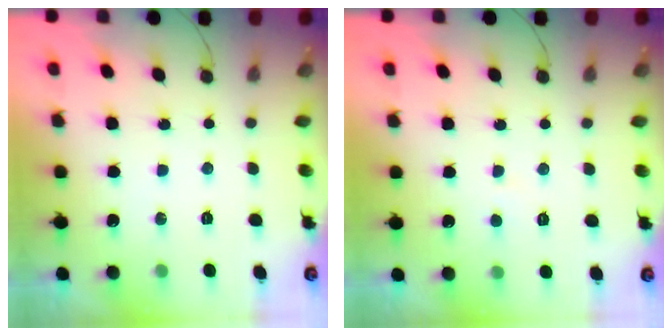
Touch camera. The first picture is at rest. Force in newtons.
{"total": 3.6, "press": 3.6, "slide": 0.3}